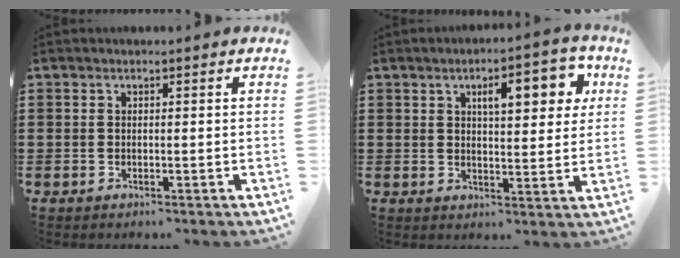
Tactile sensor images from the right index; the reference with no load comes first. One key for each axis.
{"total": 7.8, "fx": 3.3, "fy": 2.9, "fz": 6.4, "tx": -0.086, "ty": -0.007, "tz": 0.045}